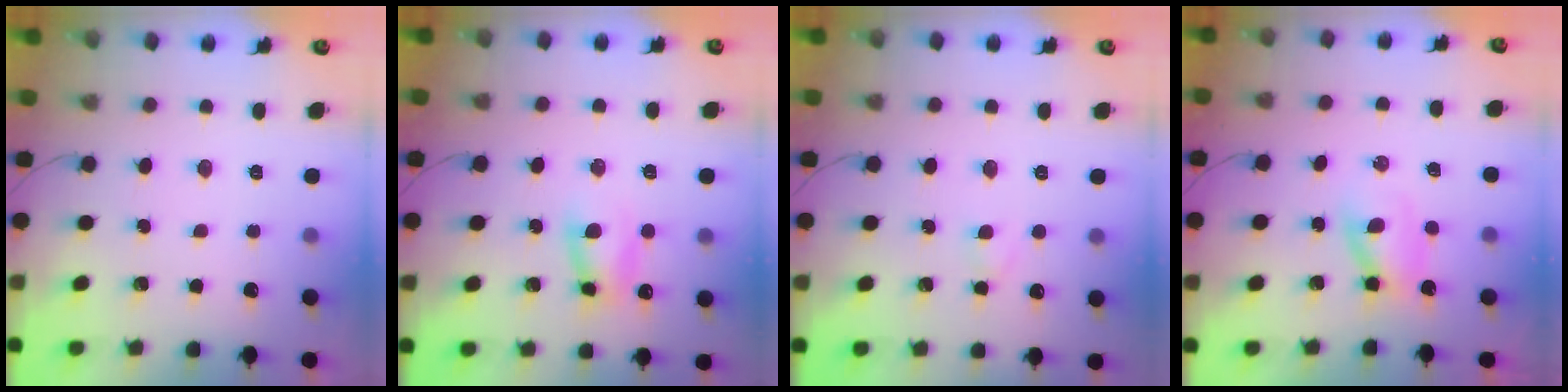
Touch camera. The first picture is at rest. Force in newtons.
{"total": 7.0, "press": 7.0, "slide": 0.9}
{"total": 1.5, "press": 1.3, "slide": 0.7}
{"total": 2.9, "press": 2.8, "slide": 0.9}